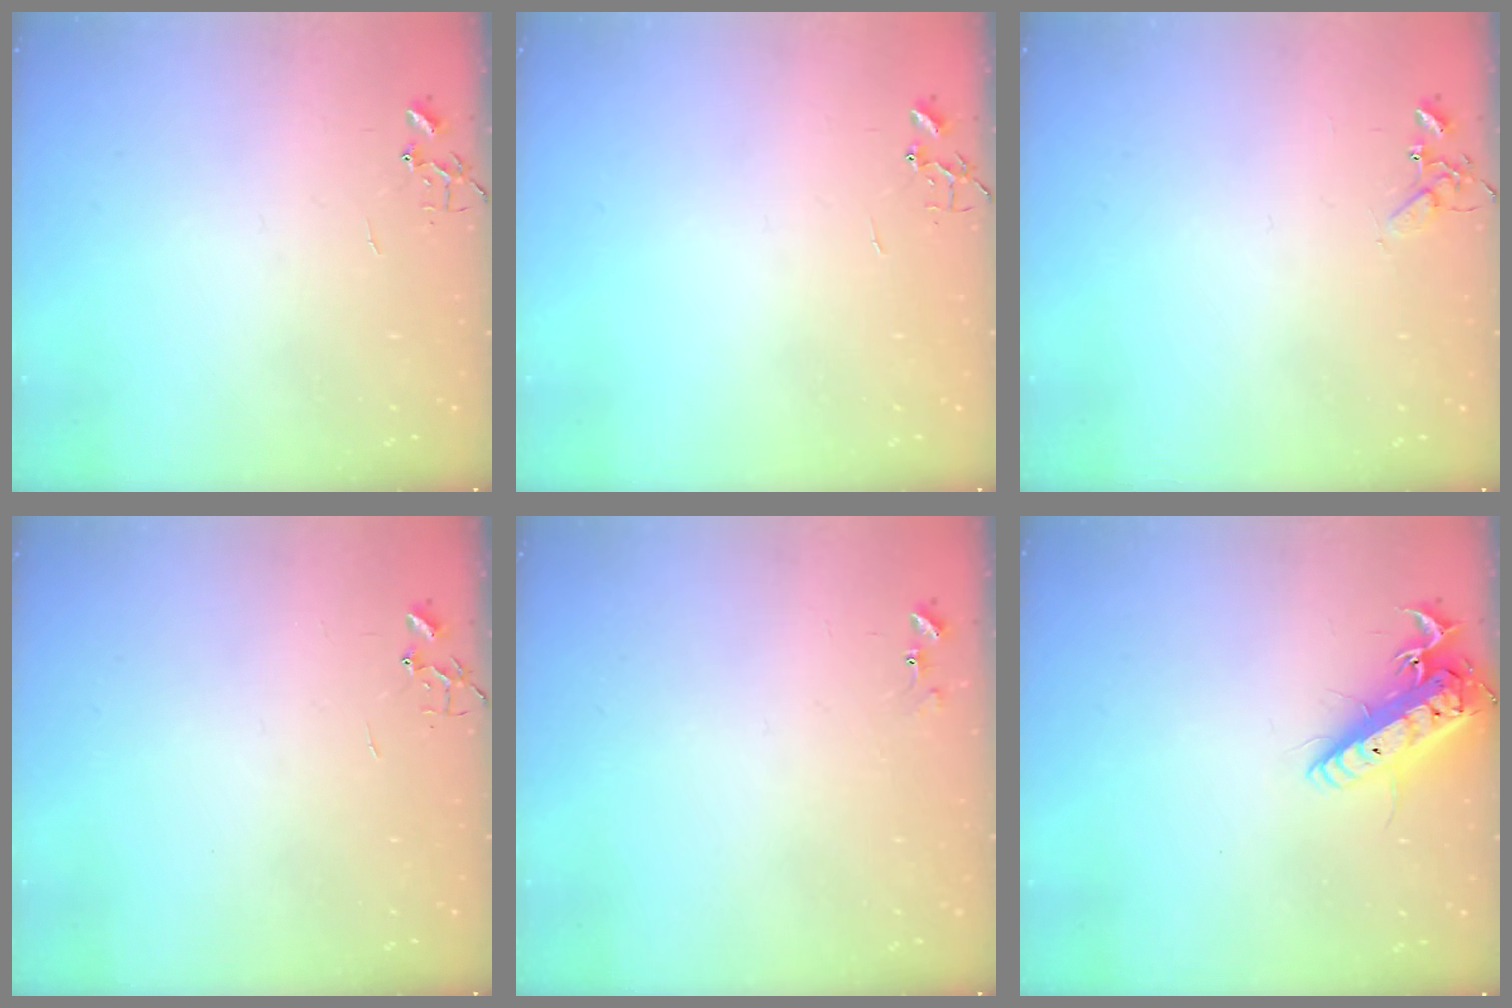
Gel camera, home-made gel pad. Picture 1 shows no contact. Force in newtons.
{"total": 0.0}
{"total": 4.7, "press": 4.6, "slide": 0.6}
{"total": 0.0}
{"total": 6.0, "press": 5.9, "slide": 0.6}
{"total": 16.4, "press": 16.1, "slide": 3.0}